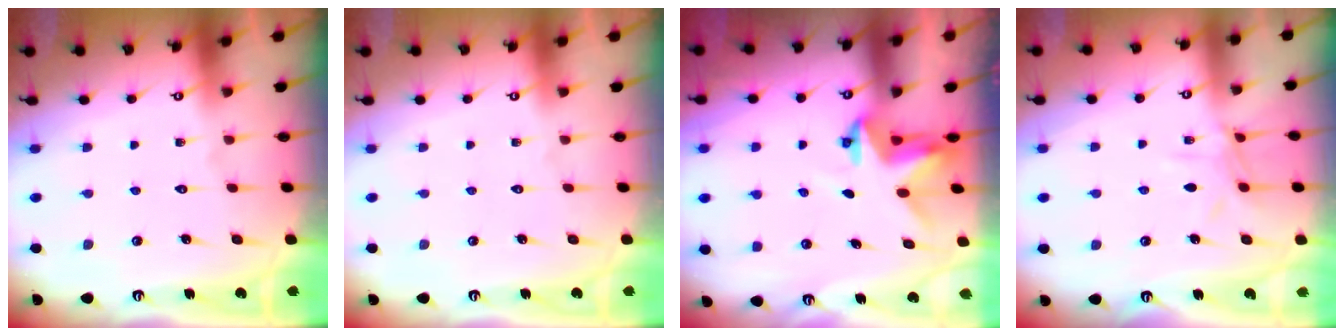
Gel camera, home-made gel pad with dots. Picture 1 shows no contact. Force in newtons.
{"total": 0.0}
{"total": 3.5, "press": 3.5, "slide": 0.3}
{"total": 6.9, "press": 6.8, "slide": 0.6}